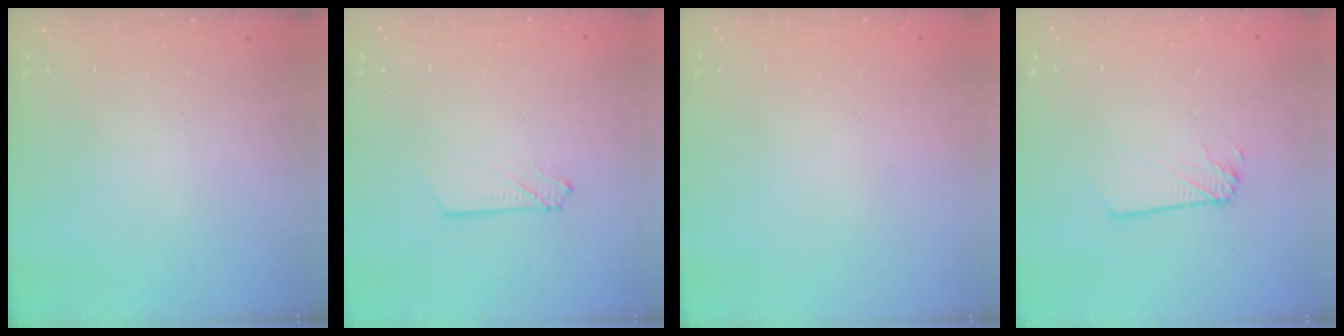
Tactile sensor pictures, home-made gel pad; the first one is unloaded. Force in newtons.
{"total": 2.7, "press": 2.7, "slide": 0.3}
{"total": 0.0}
{"total": 1.4, "press": 1.4, "slide": 0.1}